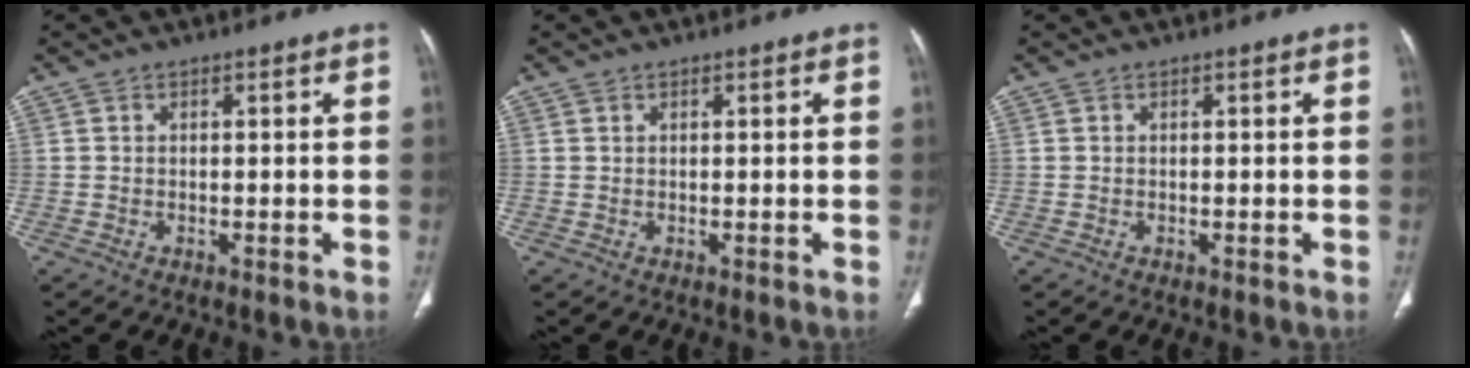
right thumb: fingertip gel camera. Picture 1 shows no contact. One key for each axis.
{"total": 0.0}
{"total": 0.0}